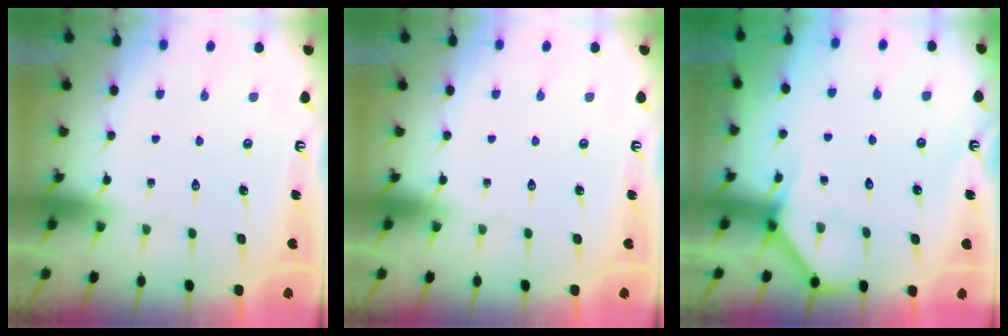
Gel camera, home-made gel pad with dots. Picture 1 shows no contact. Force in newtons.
{"total": 0.0}
{"total": 3.5, "press": 3.5, "slide": 0.2}